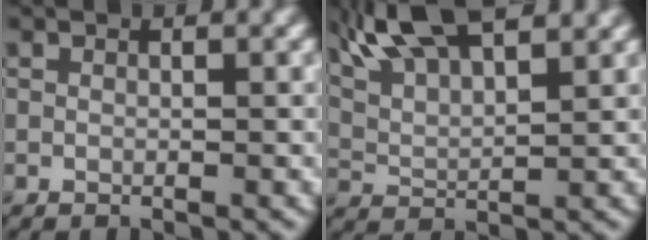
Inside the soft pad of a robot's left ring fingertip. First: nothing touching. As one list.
[{"total": 10.0, "force": [7.1, 3.4, 6.2], "torque": [-0.130, 0.039, 0.095]}]